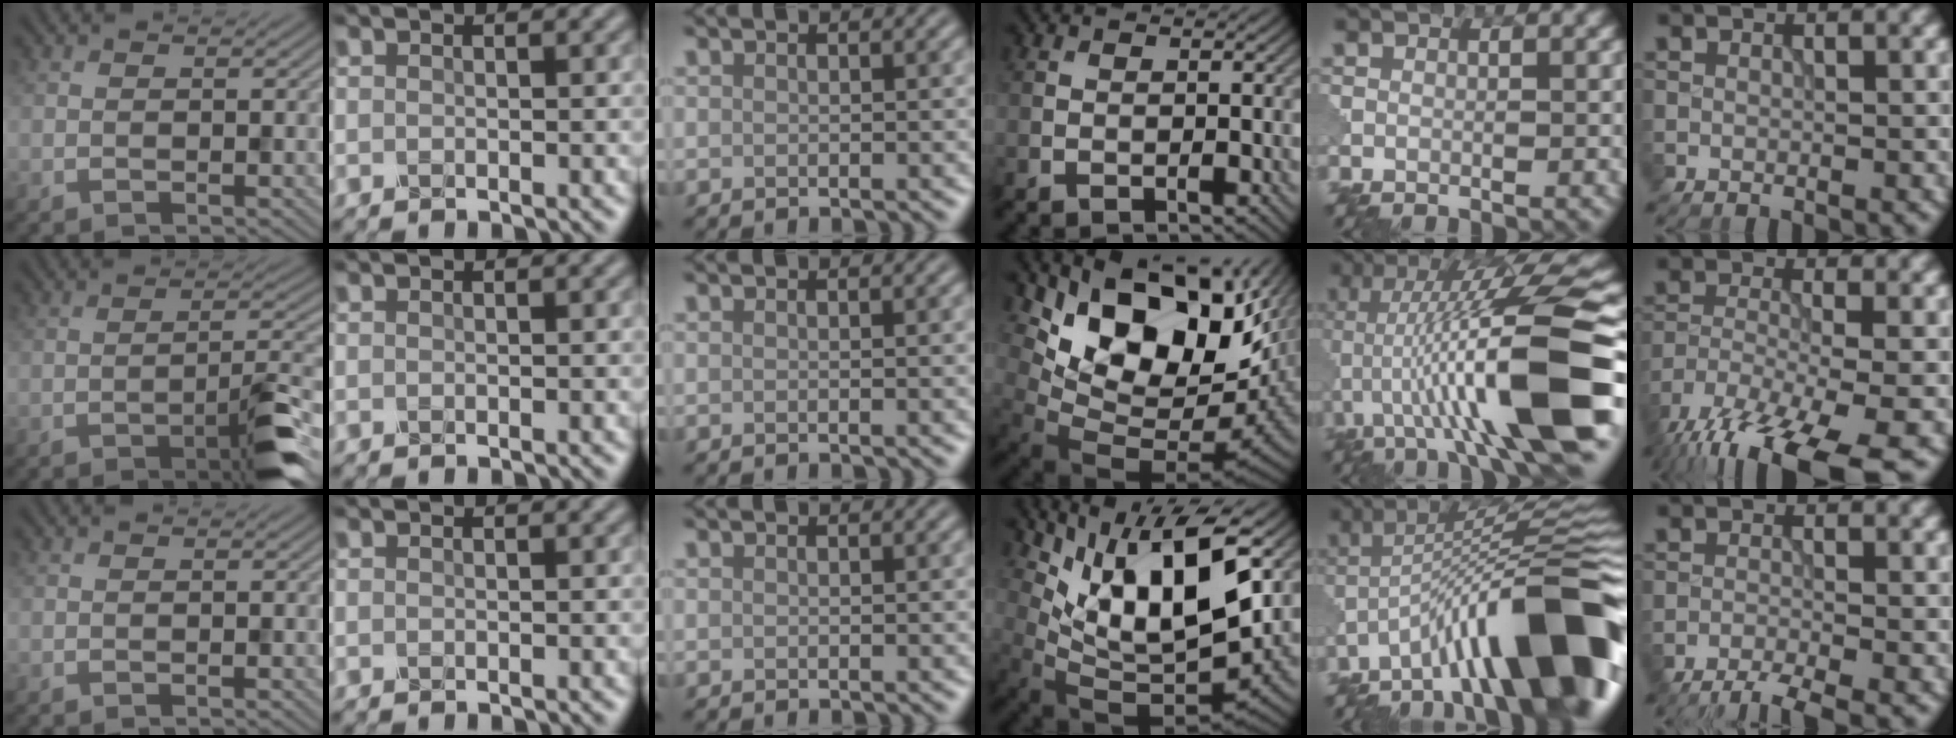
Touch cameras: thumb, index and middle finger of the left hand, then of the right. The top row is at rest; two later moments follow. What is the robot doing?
{"motion": "disassemble", "object": "pitcher"}